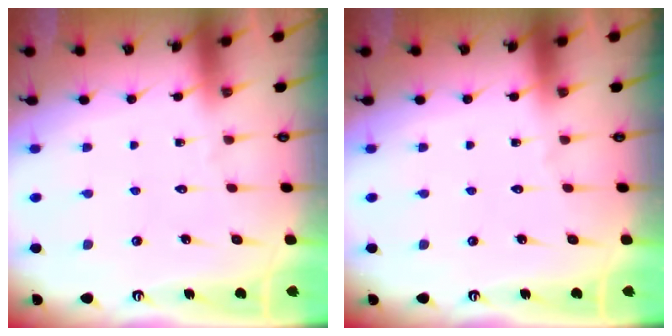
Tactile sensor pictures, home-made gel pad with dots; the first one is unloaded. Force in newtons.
{"total": 0.0}